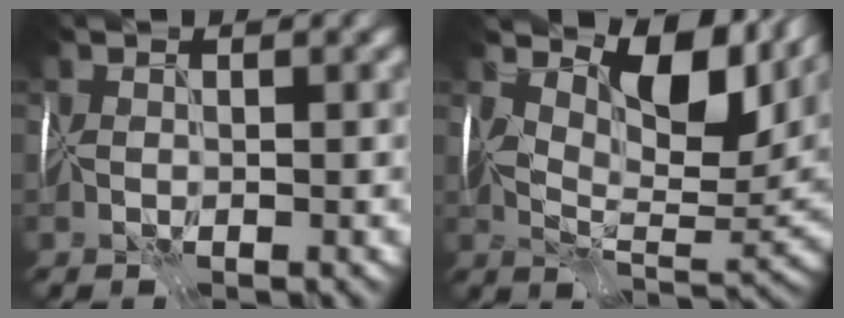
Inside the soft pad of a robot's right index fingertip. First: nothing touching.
{"total": 10.3, "force": [4.5, 5.1, 7.7], "torque": [-0.123, -0.006, 0.079]}